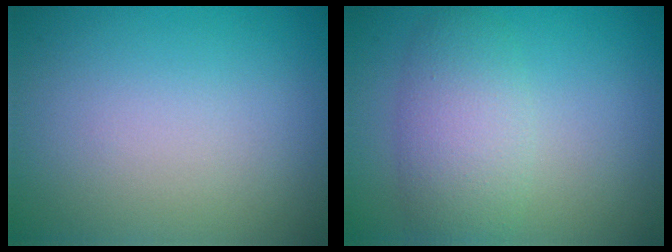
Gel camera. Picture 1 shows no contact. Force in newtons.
{"total": 4.5, "press": 4.5, "slide": 0.2}